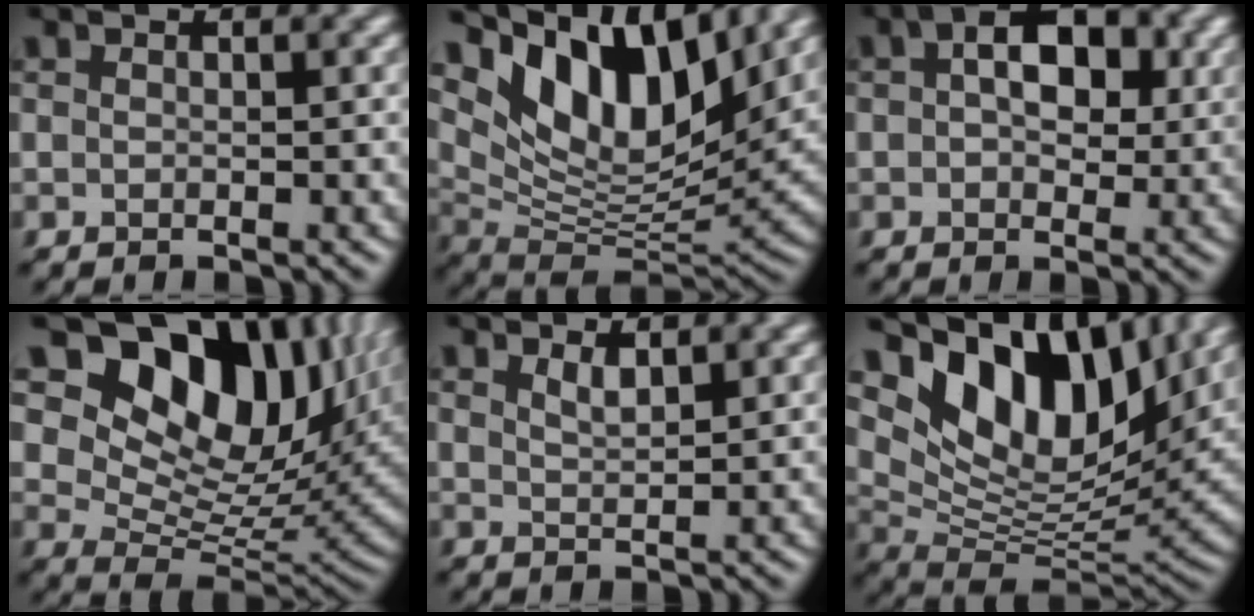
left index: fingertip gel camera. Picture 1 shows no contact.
{"total": 12.2, "force": [7.3, 5.6, 8.0], "torque": [-0.140, 0.005, 0.131]}
{"total": 6.6, "force": [1.8, 4.0, 4.9], "torque": [-0.067, 0.011, 0.012]}
{"total": 15.1, "force": [7.3, 9.2, 9.5], "torque": [-0.156, 0.011, 0.131]}
{"total": 1.6, "force": [1.2, 0.4, 0.9], "torque": [-0.018, -0.002, 0.024]}
{"total": 13.6, "force": [7.6, 6.9, 8.9], "torque": [-0.159, 0.008, 0.133]}